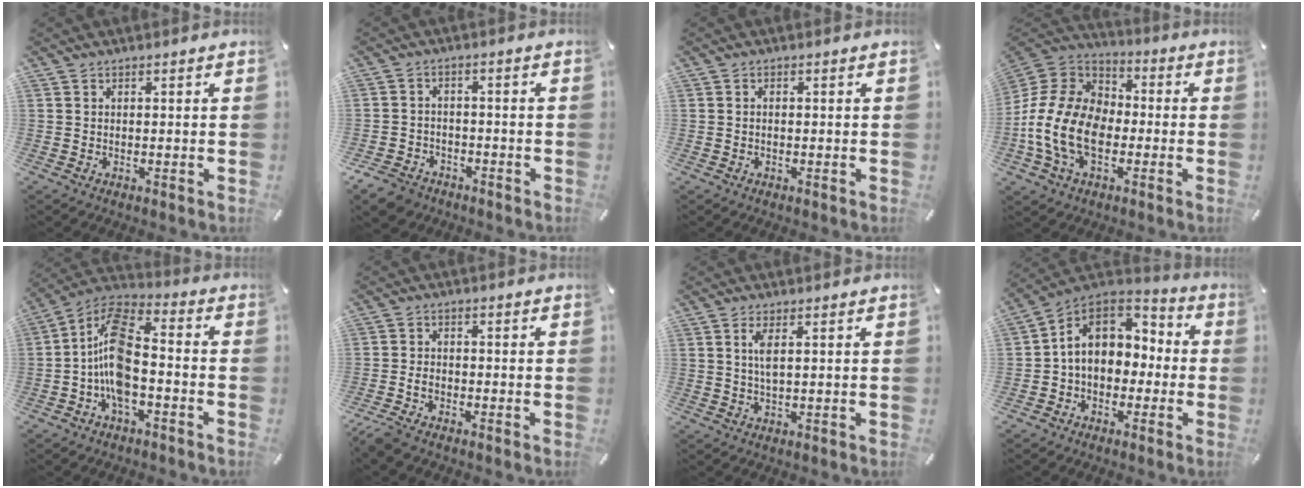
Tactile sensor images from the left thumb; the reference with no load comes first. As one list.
[{"total": 5.9, "force": [-4.6, 3.5, 1.5], "torque": [-0.041, 0.020, -0.091]}, {"total": 0.6, "force": [-0.3, 0.3, 0.5], "torque": [-0.009, 0.000, -0.006]}, {"total": 16.3, "force": [-5.4, 11.5, 10.2], "torque": [-0.232, 0.030, -0.101]}, {"total": 11.8, "force": [-4.2, 5.8, 9.3], "torque": [-0.193, 0.011, -0.078]}, {"total": 3.2, "force": [-2.2, 1.7, 1.7], "torque": [-0.042, 0.009, -0.044]}, {"total": 3.3, "force": [0.8, 0.7, 3.1], "torque": [-0.056, 0.000, 0.009]}, {"total": 10.3, "force": [0.1, 8.8, 5.4], "torque": [-0.101, 0.012, 0.003]}]